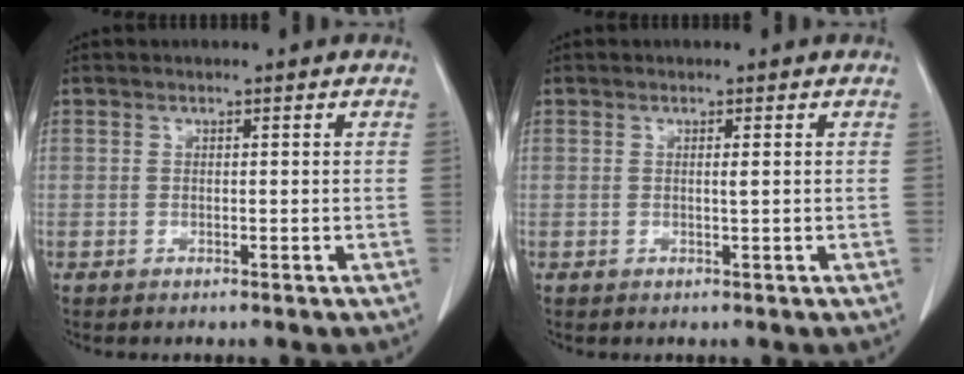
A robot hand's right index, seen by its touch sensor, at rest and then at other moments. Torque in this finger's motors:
{"motor_torque": [-0.05, 0.03, 0.06, 0.00]}